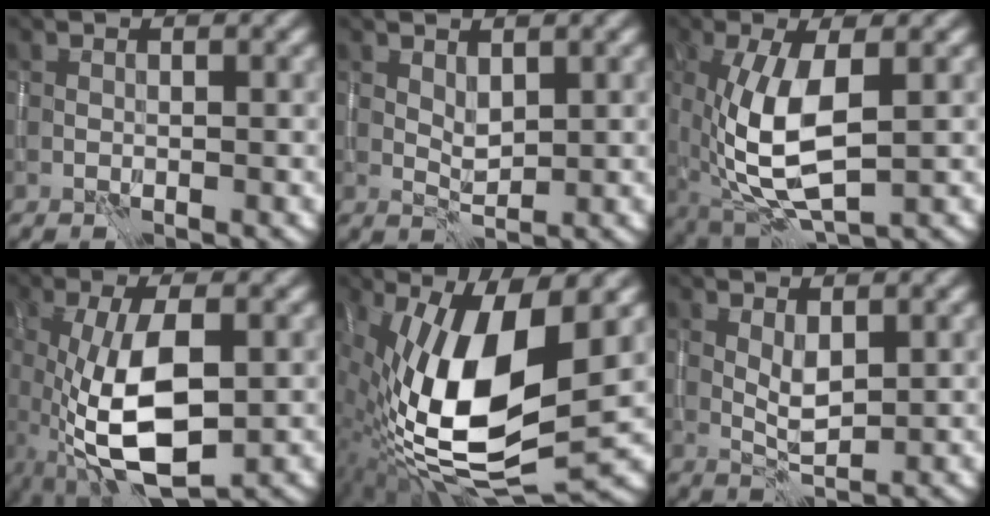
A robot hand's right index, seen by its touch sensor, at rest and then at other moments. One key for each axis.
{"total": 1.5, "fx": 0.9, "fy": 0.7, "fz": 1.0, "tx": -0.022, "ty": -0.004, "tz": 0.021}
{"total": 7.9, "fx": 0.0, "fy": 3.3, "fz": 7.2, "tx": -0.159, "ty": -0.005, "tz": -0.001}
{"total": 8.8, "fx": -1.6, "fy": 3.3, "fz": 8.0, "tx": -0.167, "ty": -0.007, "tz": -0.027}
{"total": 15.2, "fx": -0.2, "fy": 5.7, "fz": 14.1, "tx": -0.271, "ty": -0.011, "tz": -0.002}
{"total": 2.0, "fx": 0.8, "fy": 0.7, "fz": 1.7, "tx": -0.036, "ty": -0.003, "tz": 0.017}